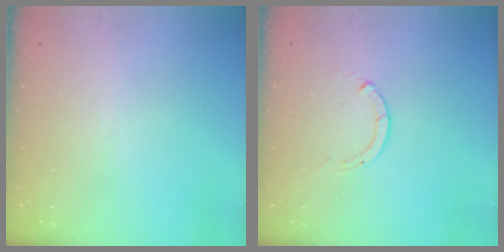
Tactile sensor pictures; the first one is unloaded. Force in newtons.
{"total": 0.0}